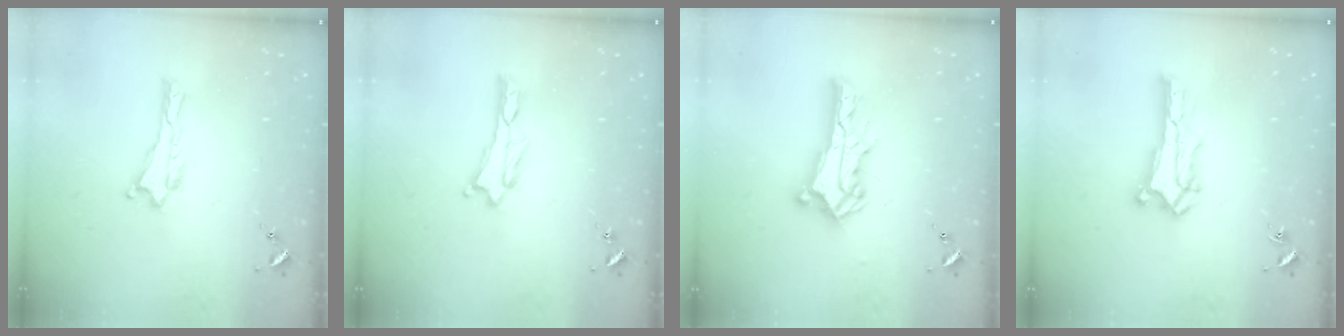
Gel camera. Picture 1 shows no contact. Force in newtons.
{"total": 0.5, "press": 0.5, "slide": 0.2}
{"total": 8.8, "press": 8.8, "slide": 0.7}
{"total": 1.5, "press": 1.5, "slide": 0.2}